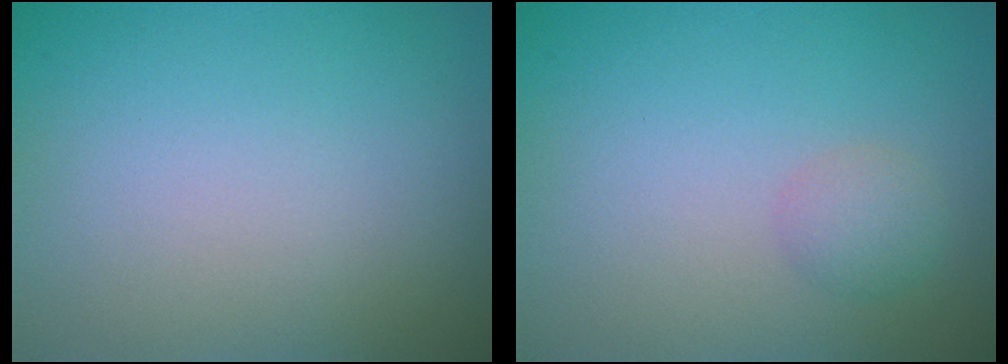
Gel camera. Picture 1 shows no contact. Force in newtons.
{"total": 1.4, "press": 1.4, "slide": 0.1}